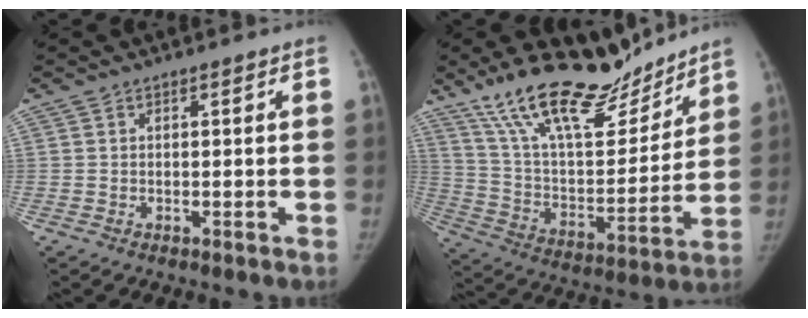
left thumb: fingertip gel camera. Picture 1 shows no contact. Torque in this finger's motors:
{"motor_torque": [0.76, -0.59, 1.36, -1.41, 0.10]}